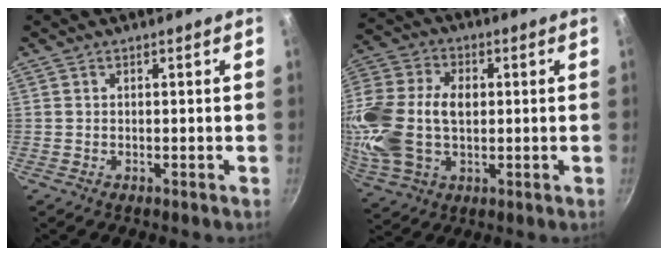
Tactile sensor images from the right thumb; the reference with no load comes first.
{"total": 19.6, "force": [0.5, 13.1, 14.5], "torque": [-0.296, 0.022, 0.008]}